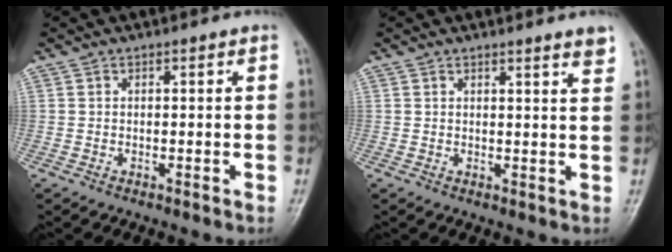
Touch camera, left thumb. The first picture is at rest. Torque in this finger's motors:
{"motor_torque": [-0.06, -0.06, -0.25, -0.19, 0.05]}